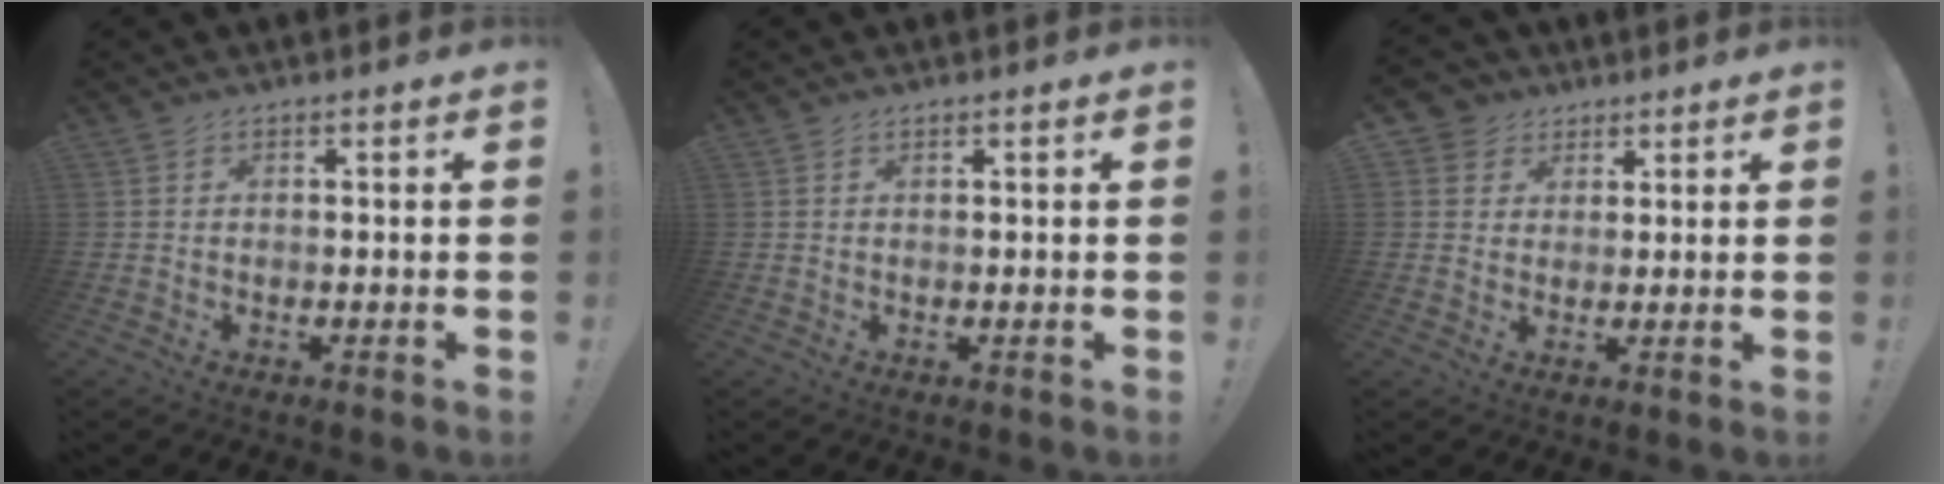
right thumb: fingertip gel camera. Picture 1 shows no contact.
{"total": 0.5, "force": [0.4, 0.0, 0.3], "torque": [-0.007, 0.000, 0.007]}
{"total": 5.0, "force": [2.3, 4.4, 0.6], "torque": [-0.007, -0.014, 0.043]}